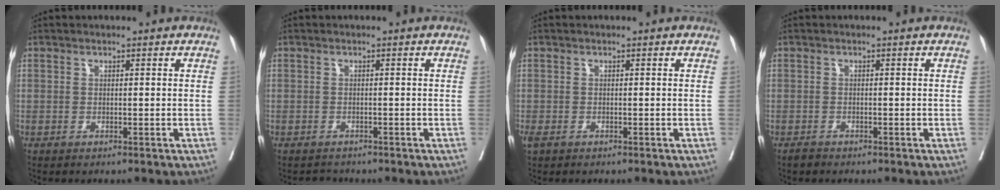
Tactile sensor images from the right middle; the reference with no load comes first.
{"total": 1.5, "force": [-1.4, 0.6, -0.2], "torque": [0.002, -0.004, -0.023]}
{"total": 1.7, "force": [-1.0, 1.0, 0.9], "torque": [-0.025, -0.004, -0.014]}
{"total": 0.9, "force": [-0.8, 0.3, 0.2], "torque": [-0.006, 0.000, -0.015]}